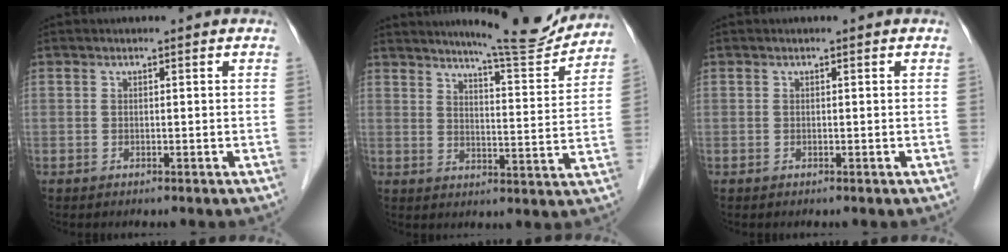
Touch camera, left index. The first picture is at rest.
{"total": 12.6, "force": [11.9, 0.3, 4.1], "torque": [-0.058, -0.022, 0.155]}
{"total": 0.0}